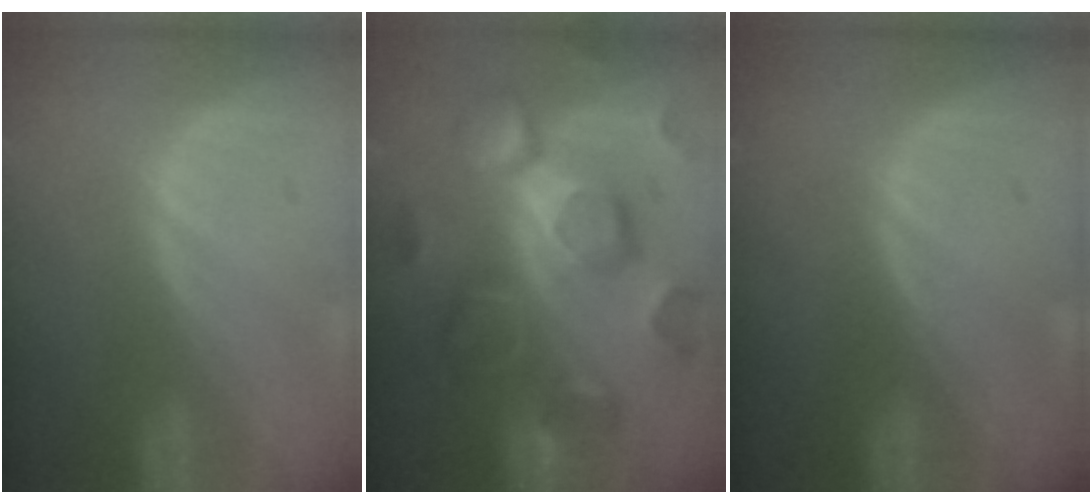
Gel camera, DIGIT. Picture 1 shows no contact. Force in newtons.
{"total": 12.2, "press": 12.1, "slide": 0.9}
{"total": 0.0}